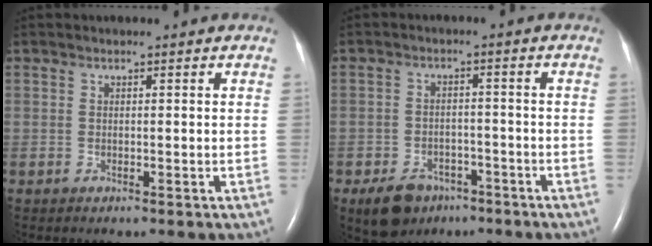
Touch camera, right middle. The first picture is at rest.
{"total": 6.8, "force": [-4.5, 4.3, 2.7], "torque": [-0.054, 0.000, -0.067]}